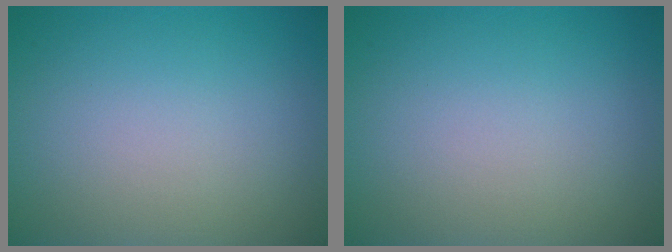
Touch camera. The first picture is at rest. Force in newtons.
{"total": 0.0}